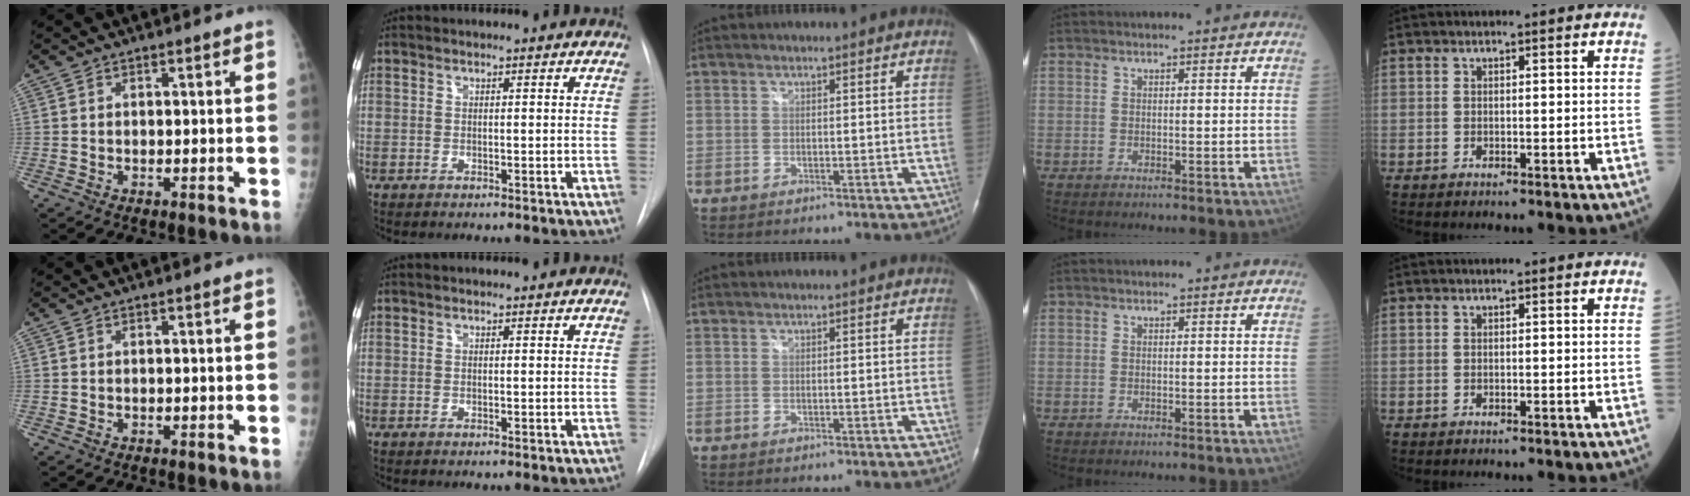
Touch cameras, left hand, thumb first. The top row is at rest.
{}